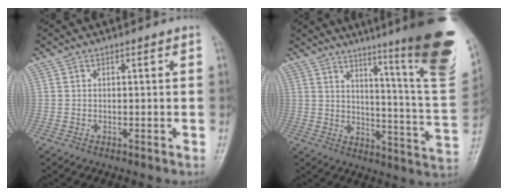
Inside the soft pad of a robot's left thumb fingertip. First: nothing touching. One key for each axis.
{"total": 25.0, "fx": 15.6, "fy": 2.2, "fz": 19.5, "tx": -0.236, "ty": -0.091, "tz": 0.207}